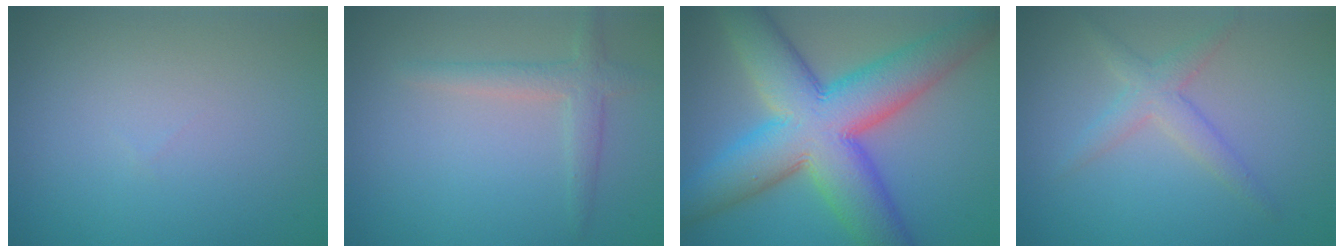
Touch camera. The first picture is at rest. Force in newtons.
{"total": 2.3, "press": 2.3, "slide": 0.2}
{"total": 13.4, "press": 13.4, "slide": 0.4}
{"total": 2.5, "press": 2.5, "slide": 0.1}